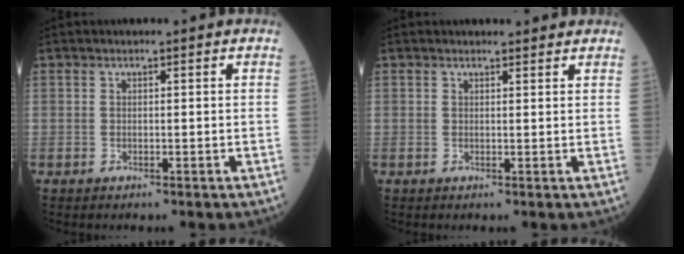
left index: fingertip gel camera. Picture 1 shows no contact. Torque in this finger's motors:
{"motor_torque": [0.54, -1.14, -0.19, -0.01]}